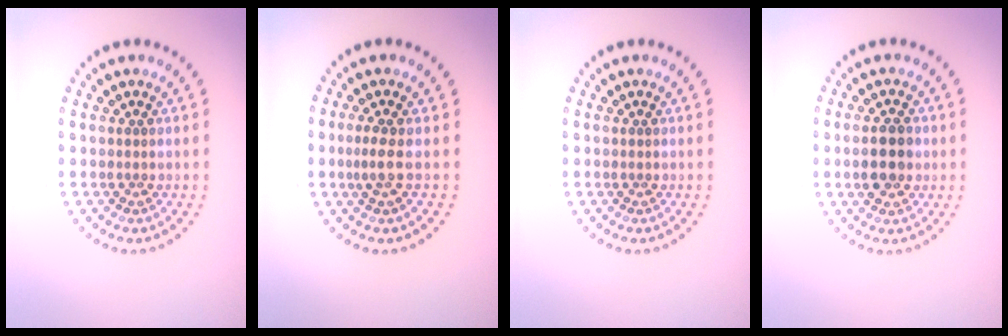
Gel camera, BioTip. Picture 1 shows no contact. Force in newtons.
{"total": 1.5, "press": 1.2, "slide": 0.9}
{"total": 0.0}
{"total": 3.9, "press": 3.9, "slide": 0.2}